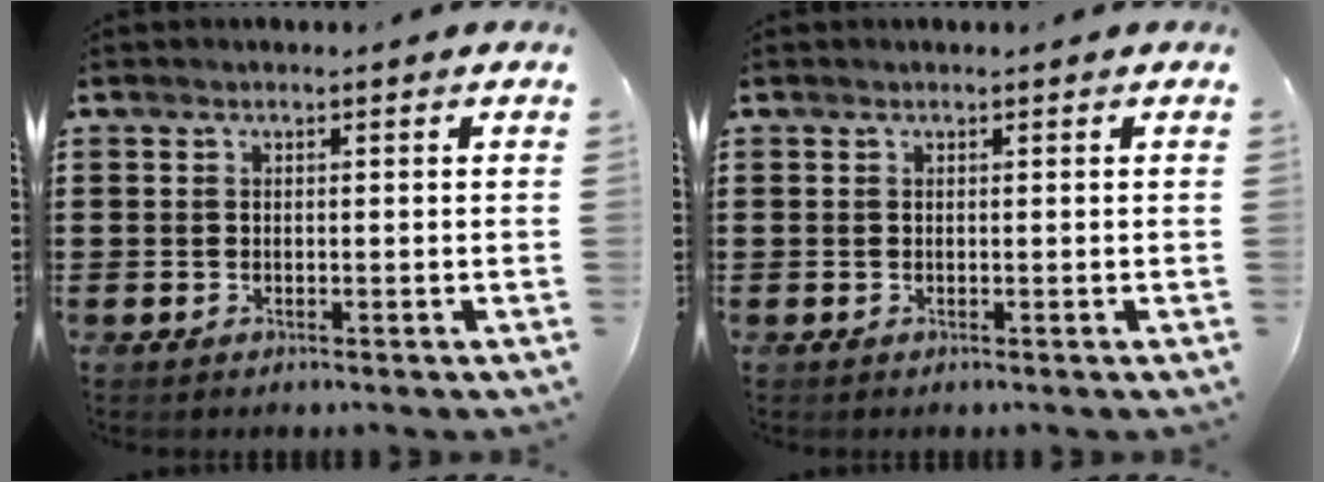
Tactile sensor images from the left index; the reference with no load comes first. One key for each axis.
{"total": 0.0}